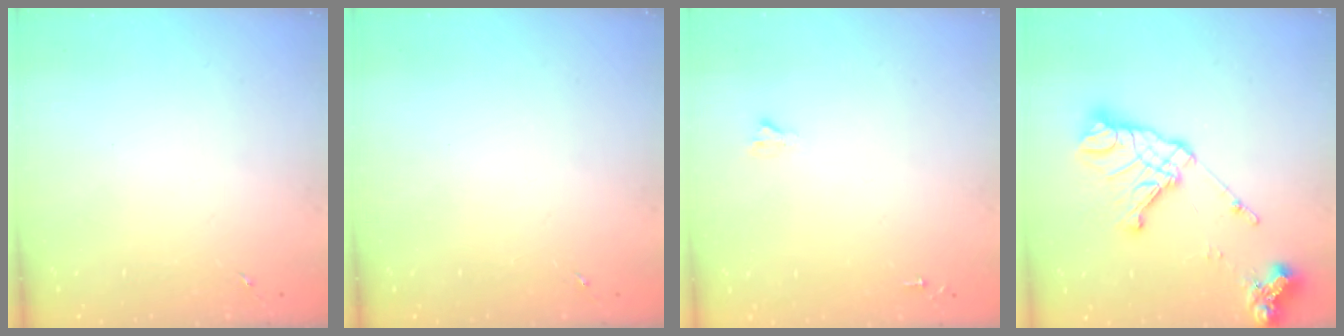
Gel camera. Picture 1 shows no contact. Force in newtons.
{"total": 0.0}
{"total": 1.6, "press": 1.6, "slide": 0.2}
{"total": 17.5, "press": 17.4, "slide": 2.2}